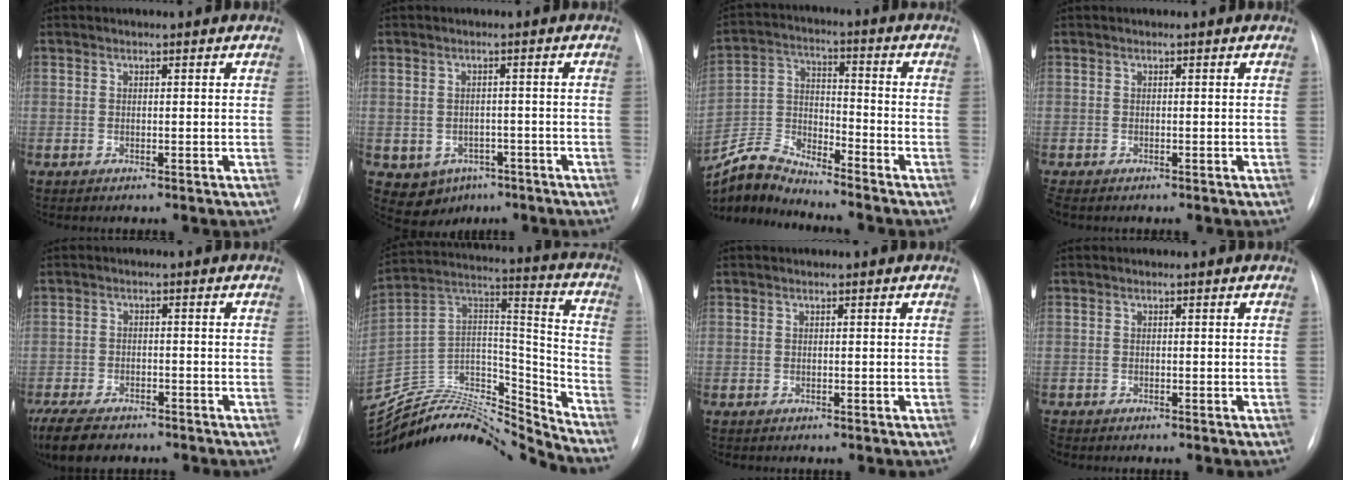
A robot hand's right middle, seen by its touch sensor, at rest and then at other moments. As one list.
[{"total": 5.7, "force": [-2.9, 4.7, 1.7], "torque": [-0.027, 0.009, -0.028]}, {"total": 9.3, "force": [-9.3, -0.6, 0.2], "torque": [-0.014, 0.021, -0.182]}, {"total": 1.0, "force": [-0.8, 0.3, 0.4], "torque": [-0.007, -0.002, -0.011]}, {"total": 11.4, "force": [-8.7, 4.7, 5.6], "torque": [-0.126, -0.013, -0.137]}, {"total": 22.7, "force": [-22.3, 1.8, 3.8], "torque": [-0.073, 0.048, -0.369]}, {"total": 0.0}, {"total": 1.2, "force": [-1.1, 0.4, 0.2], "torque": [-0.004, -0.002, -0.017]}]